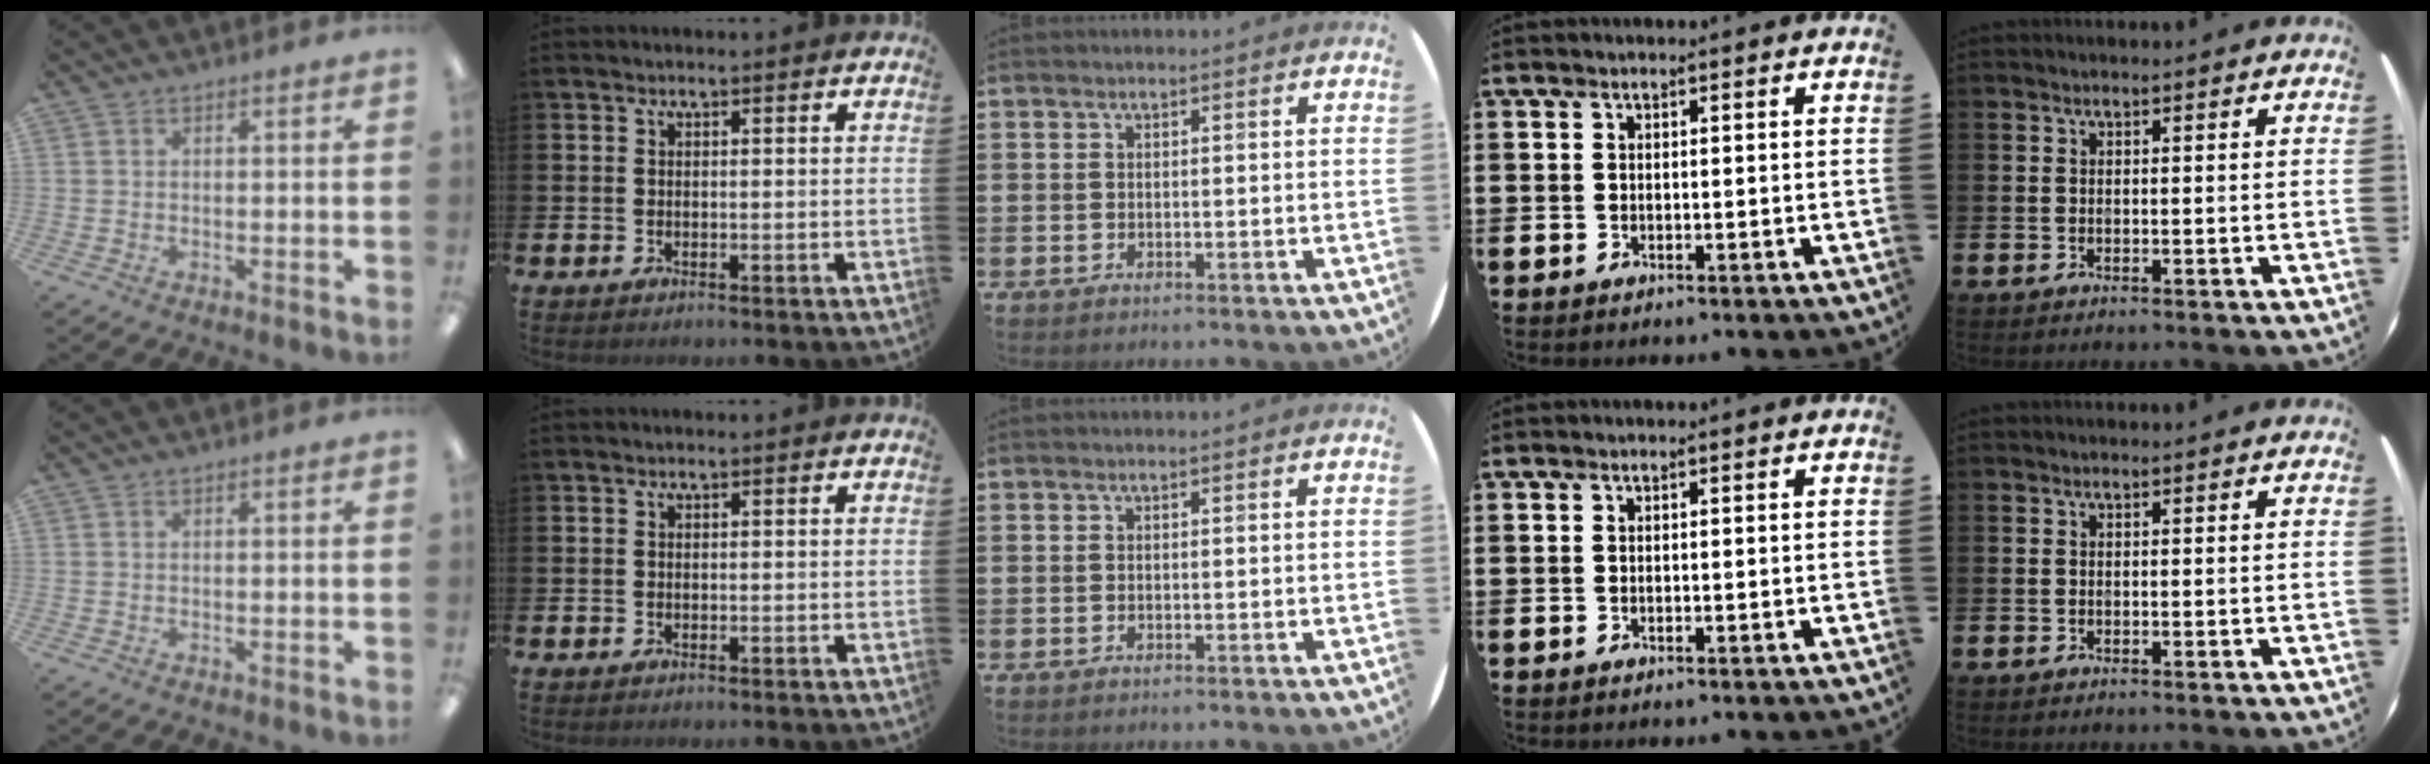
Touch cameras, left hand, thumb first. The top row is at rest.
{}